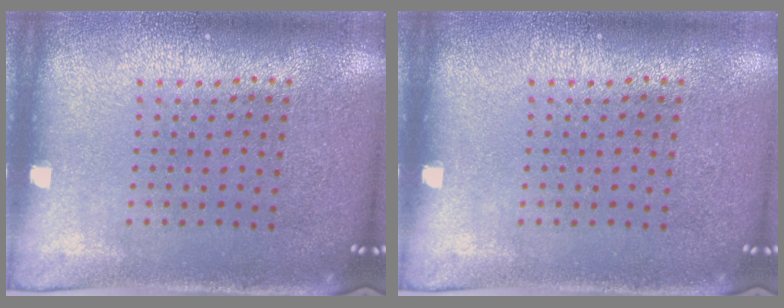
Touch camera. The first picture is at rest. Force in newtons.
{"total": 0.0}